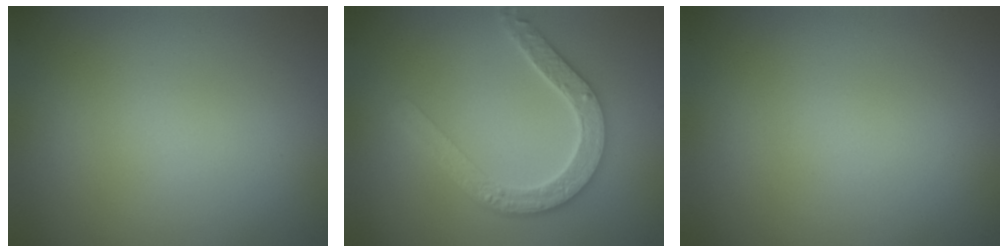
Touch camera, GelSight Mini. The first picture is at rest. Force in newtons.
{"total": 4.5, "press": 3.7, "slide": 2.6}
{"total": 0.0}